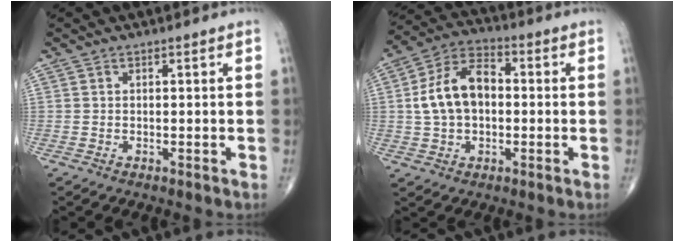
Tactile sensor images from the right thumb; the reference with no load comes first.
{"total": 11.9, "force": [0.4, 7.7, 9.0], "torque": [-0.159, 0.028, 0.001]}